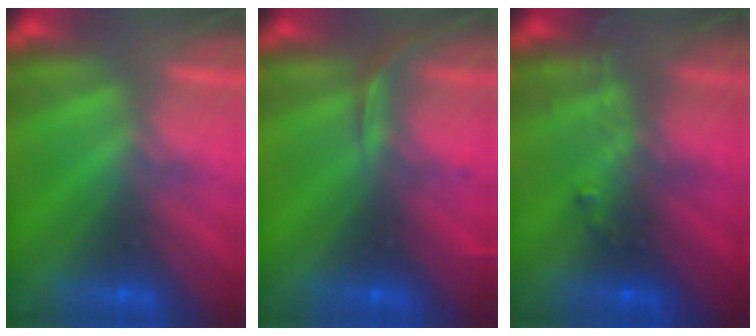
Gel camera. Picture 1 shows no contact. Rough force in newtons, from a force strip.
{"total": 2.7}
{"total": 3.0}